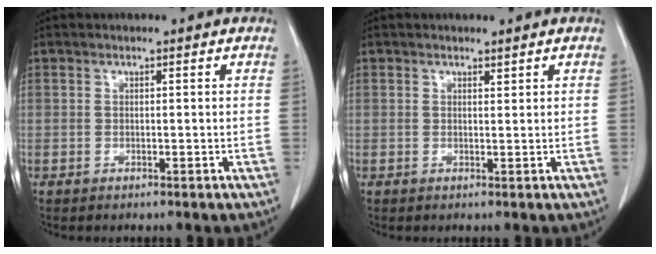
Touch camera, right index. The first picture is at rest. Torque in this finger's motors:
{"motor_torque": [-0.31, 0.13, 0.01, 0.00]}